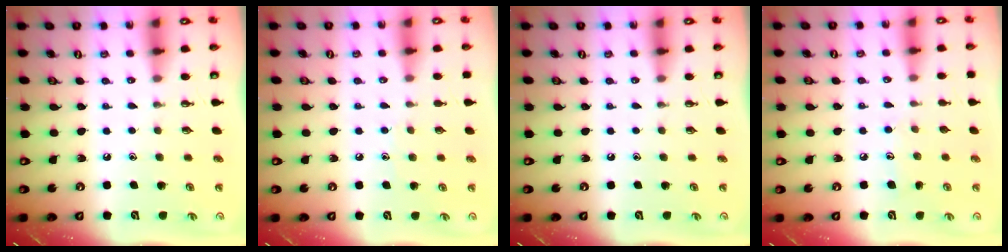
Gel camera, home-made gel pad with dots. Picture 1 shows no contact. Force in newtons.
{"total": 4.8, "press": 4.8, "slide": 0.4}
{"total": 0.0}
{"total": 6.1, "press": 6.1, "slide": 0.3}